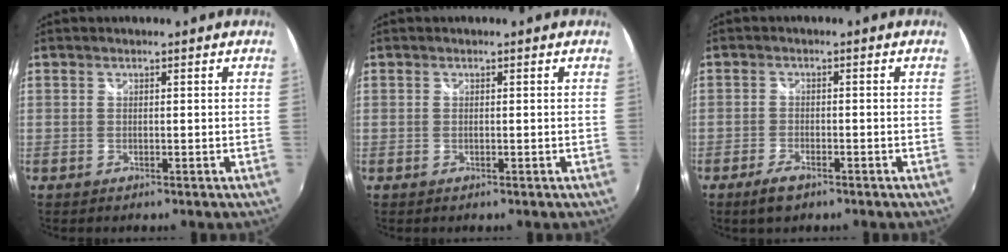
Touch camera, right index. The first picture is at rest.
{"total": 0.0}
{"total": 3.7, "force": [-2.6, 1.4, 2.2], "torque": [-0.055, -0.004, -0.048]}